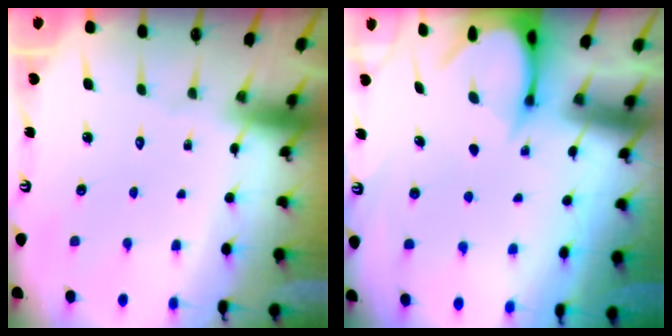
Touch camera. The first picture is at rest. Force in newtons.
{"total": 3.3, "press": 3.2, "slide": 0.3}